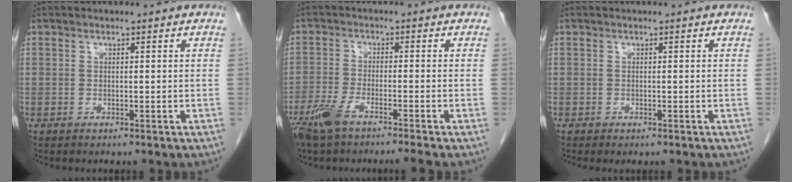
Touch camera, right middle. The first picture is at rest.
{"total": 7.2, "force": [-5.4, 0.2, 4.8], "torque": [-0.089, -0.014, -0.099]}
{"total": 0.6, "force": [-0.5, 0.0, 0.3], "torque": [-0.008, -0.003, -0.007]}